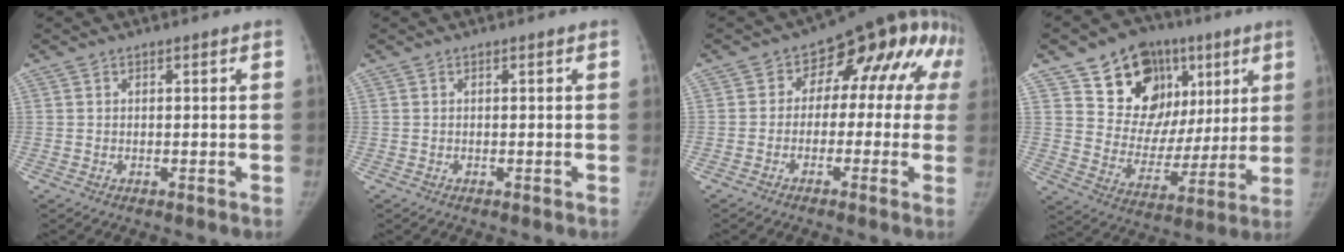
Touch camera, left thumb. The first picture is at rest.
{"total": 0.0}
{"total": 14.6, "force": [2.0, 9.6, 10.9], "torque": [-0.077, 0.038, 0.008]}
{"total": 20.4, "force": [9.6, 15.2, 9.5], "torque": [-0.084, -0.007, 0.164]}